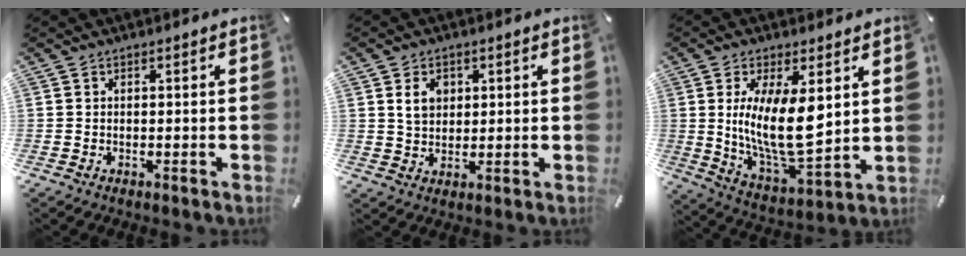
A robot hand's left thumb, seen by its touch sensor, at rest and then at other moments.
{"total": 4.9, "force": [1.5, 4.1, 2.3], "torque": [-0.039, 0.002, 0.023]}
{"total": 15.6, "force": [3.1, 6.7, 13.8], "torque": [-0.265, -0.021, 0.052]}